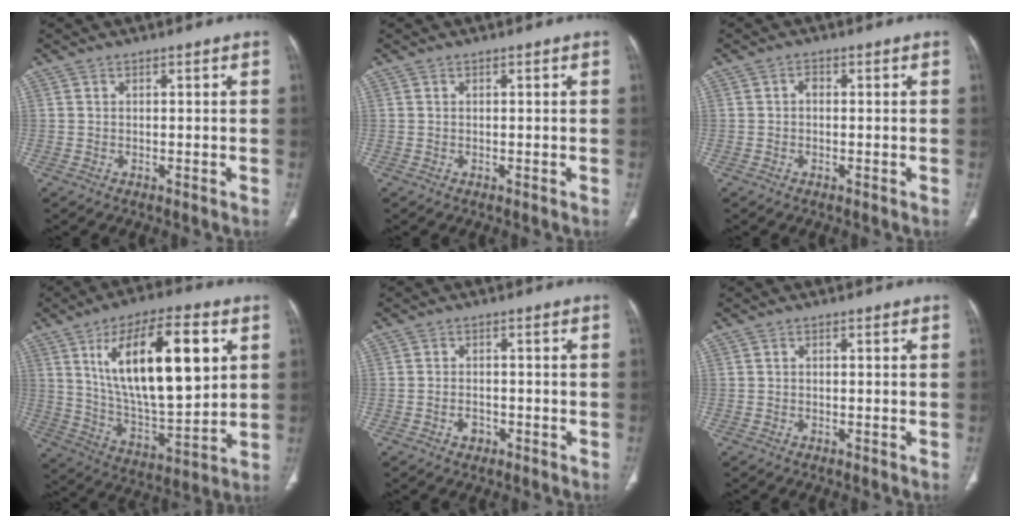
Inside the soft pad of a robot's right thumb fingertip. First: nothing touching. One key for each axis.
{"total": 0.0}
{"total": 1.1, "fx": -0.1, "fy": 0.7, "fz": 0.8, "tx": -0.010, "ty": 0.003, "tz": -0.007}
{"total": 23.8, "fx": 7.4, "fy": 9.2, "fz": 20.7, "tx": -0.329, "ty": -0.028, "tz": 0.129}
{"total": 2.4, "fx": -1.2, "fy": 1.8, "fz": 1.1, "tx": -0.013, "ty": 0.012, "tz": -0.015}
{"total": 0.0}